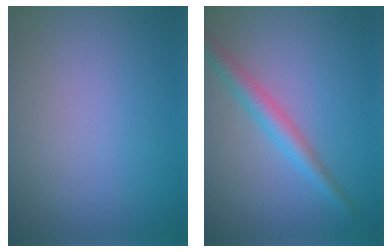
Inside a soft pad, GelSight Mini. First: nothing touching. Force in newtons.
{"total": 2.9, "press": 2.9, "slide": 0.1}